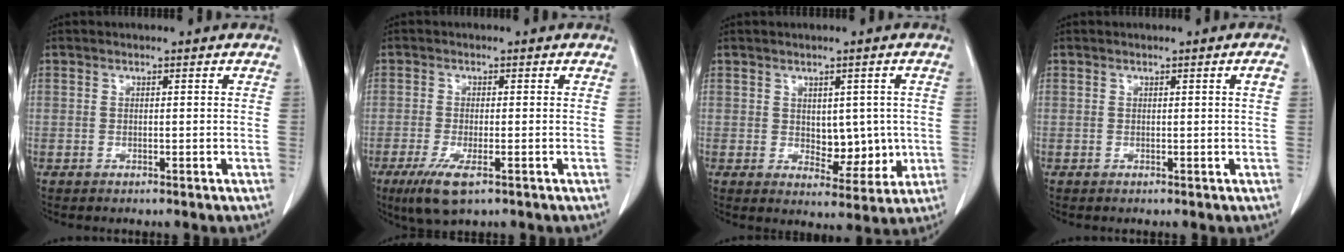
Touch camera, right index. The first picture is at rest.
{"total": 5.6, "force": [-3.1, 1.3, 4.5], "torque": [-0.090, -0.016, -0.051]}
{"total": 6.0, "force": [0.1, 3.5, 4.9], "torque": [-0.058, -0.001, 0.017]}
{"total": 1.0, "force": [0.2, -0.2, 1.0], "torque": [-0.015, 0.001, 0.003]}